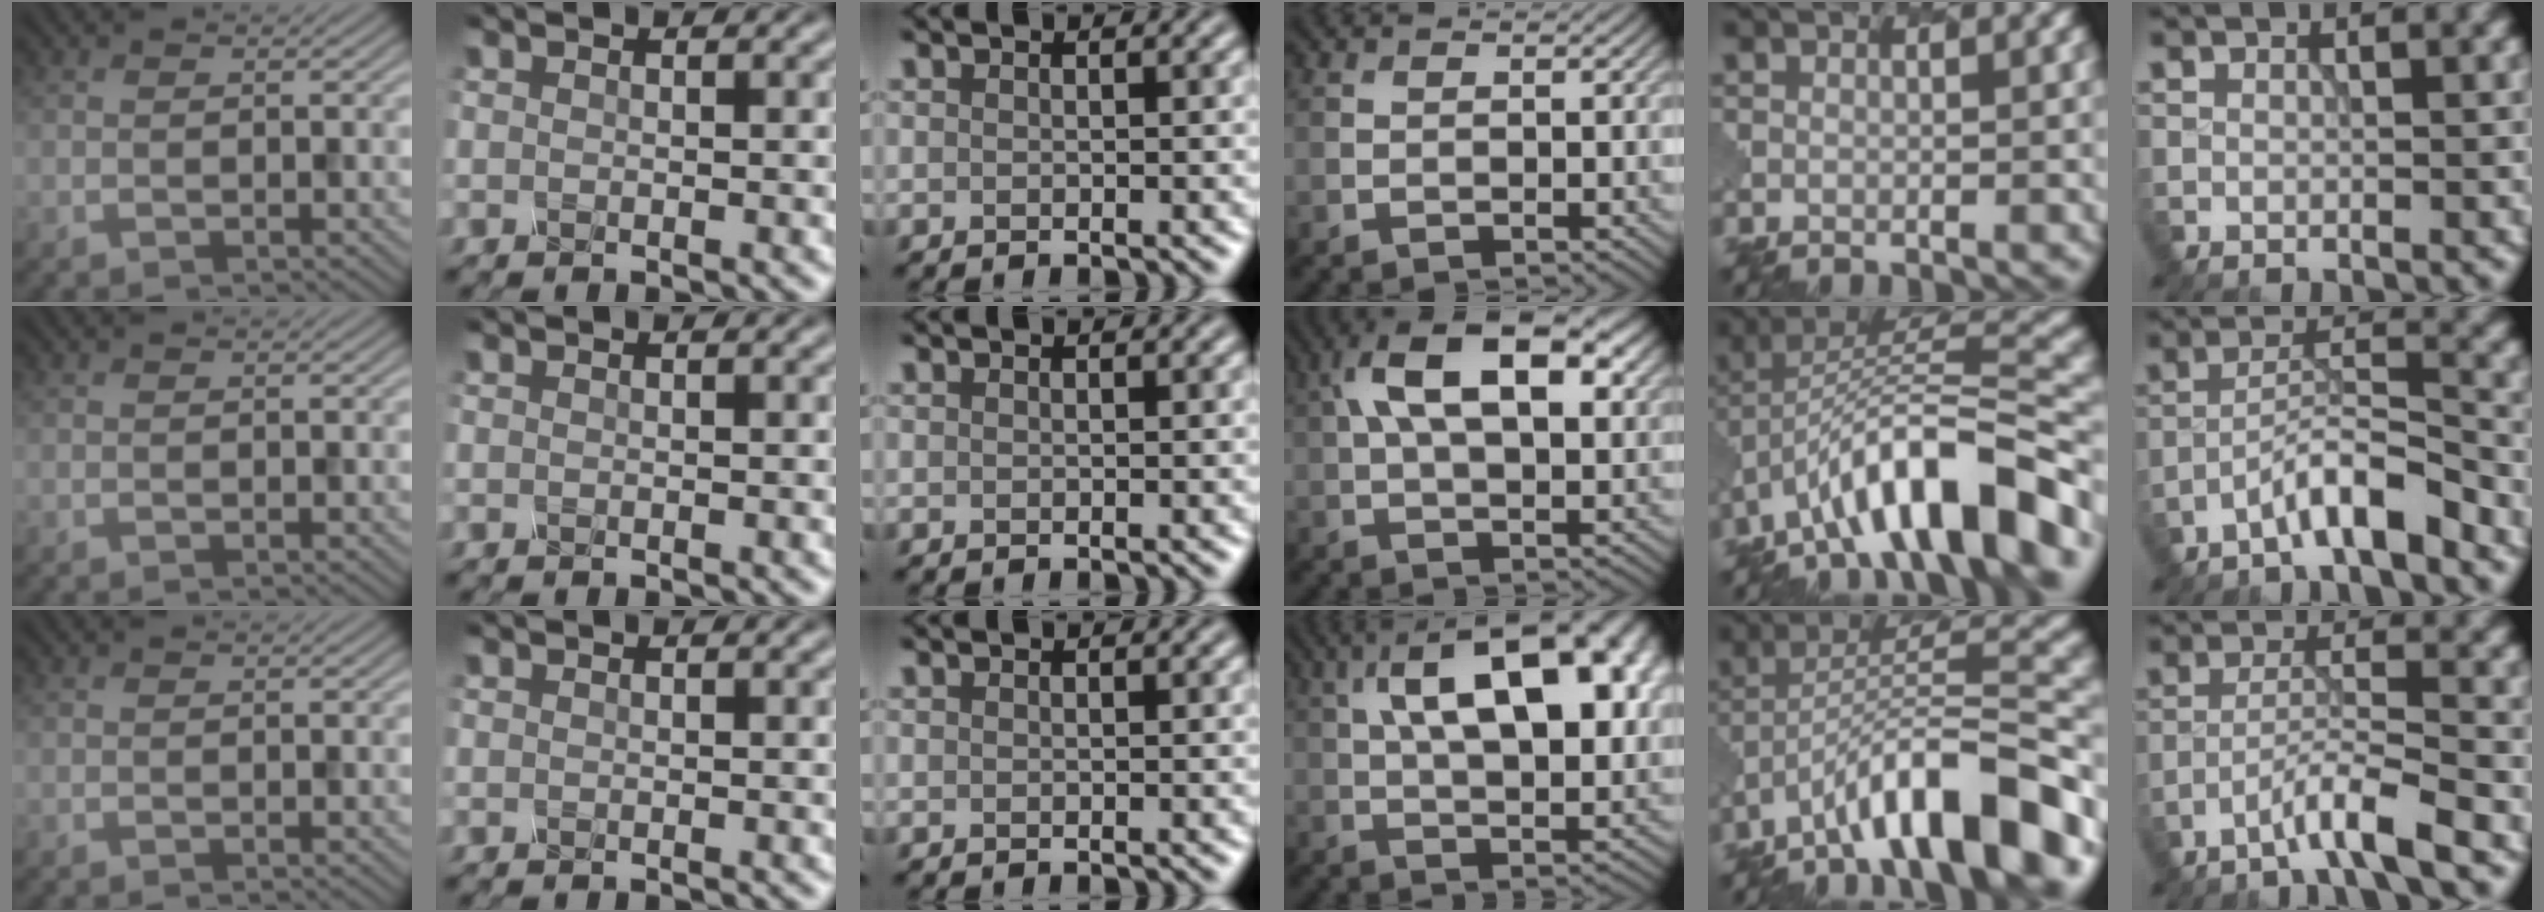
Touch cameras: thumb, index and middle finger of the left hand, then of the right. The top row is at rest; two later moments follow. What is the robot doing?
{"motion": "shake", "object": "salt shaker"}